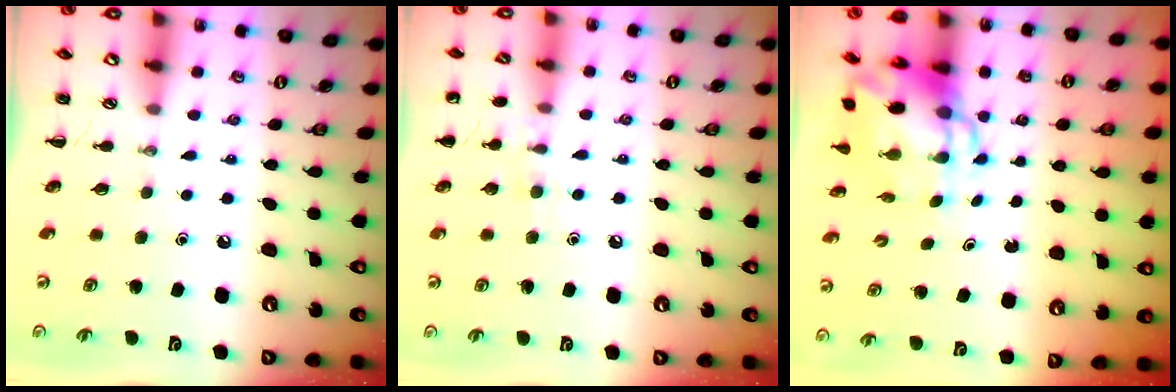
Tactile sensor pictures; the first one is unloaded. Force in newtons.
{"total": 7.5, "press": 7.3, "slide": 1.7}
{"total": 8.3, "press": 8.0, "slide": 2.2}